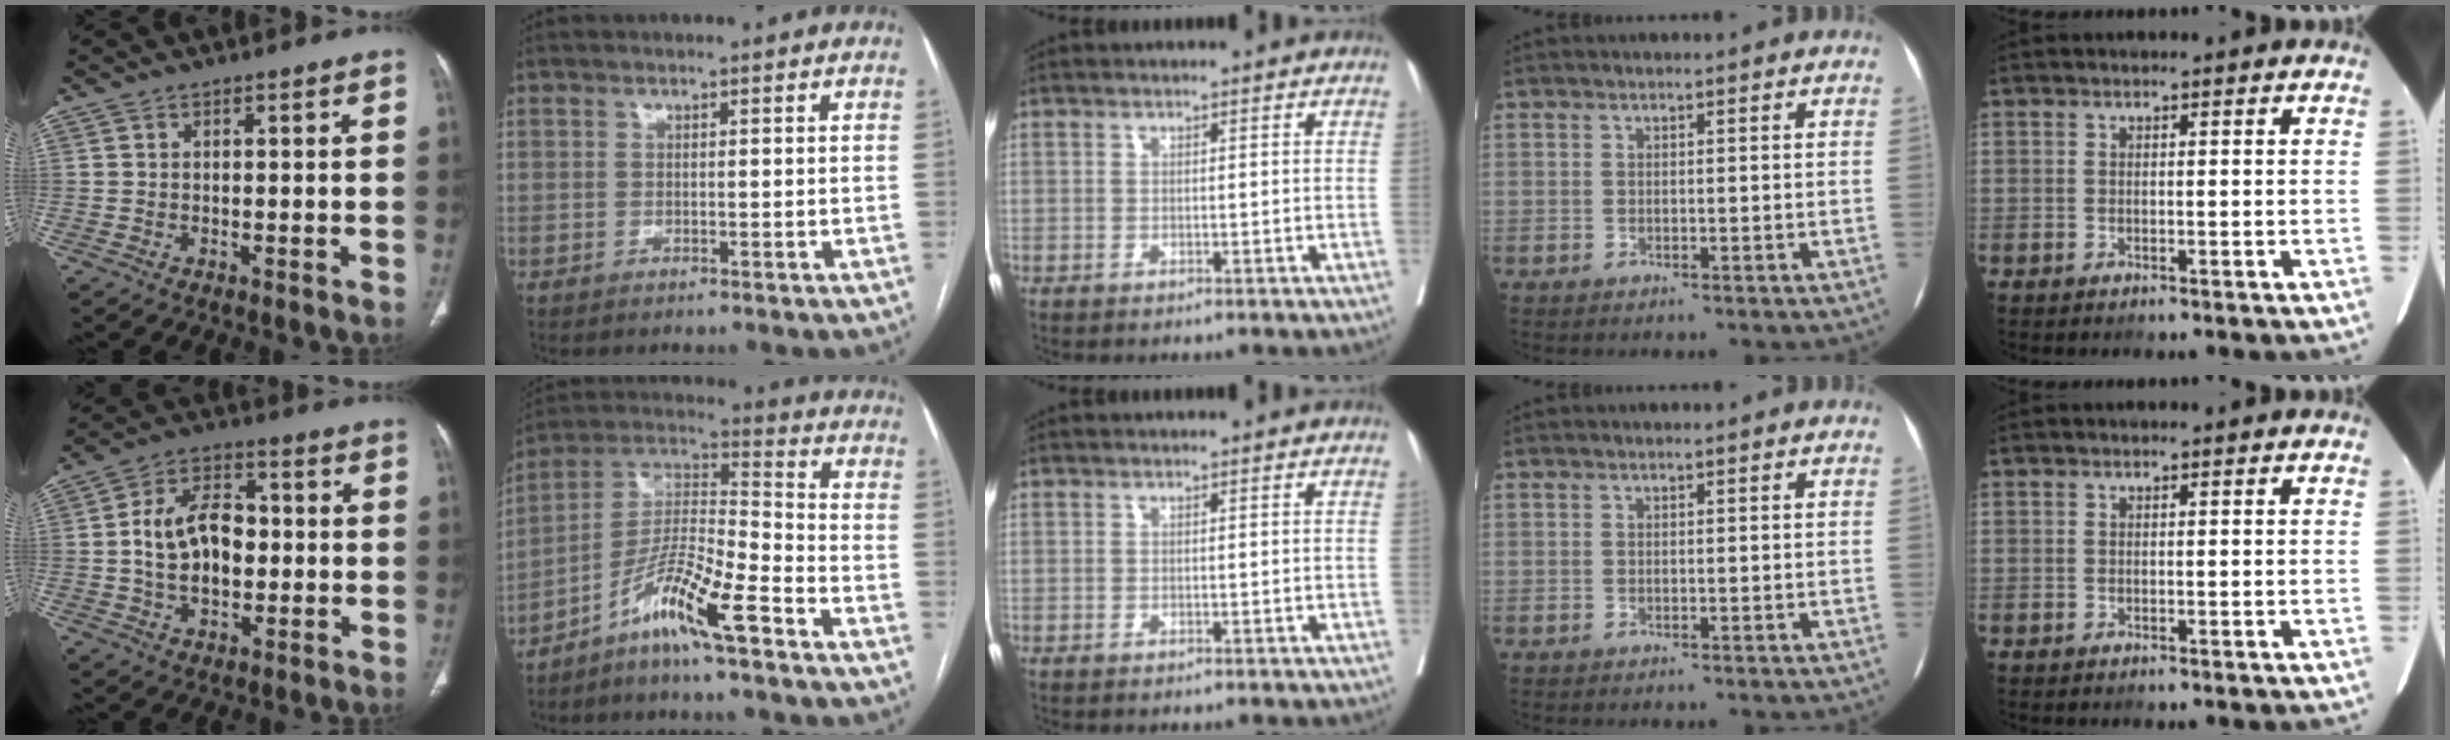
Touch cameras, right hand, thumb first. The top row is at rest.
{"thumb": {"total": 12.4, "force": [-0.4, 8.1, 9.4], "torque": [-0.142, 0.024, -0.011]}, "index": {"total": 11.2, "force": [-7.3, 0.3, 8.5], "torque": [-0.171, 0.004, -0.141]}}